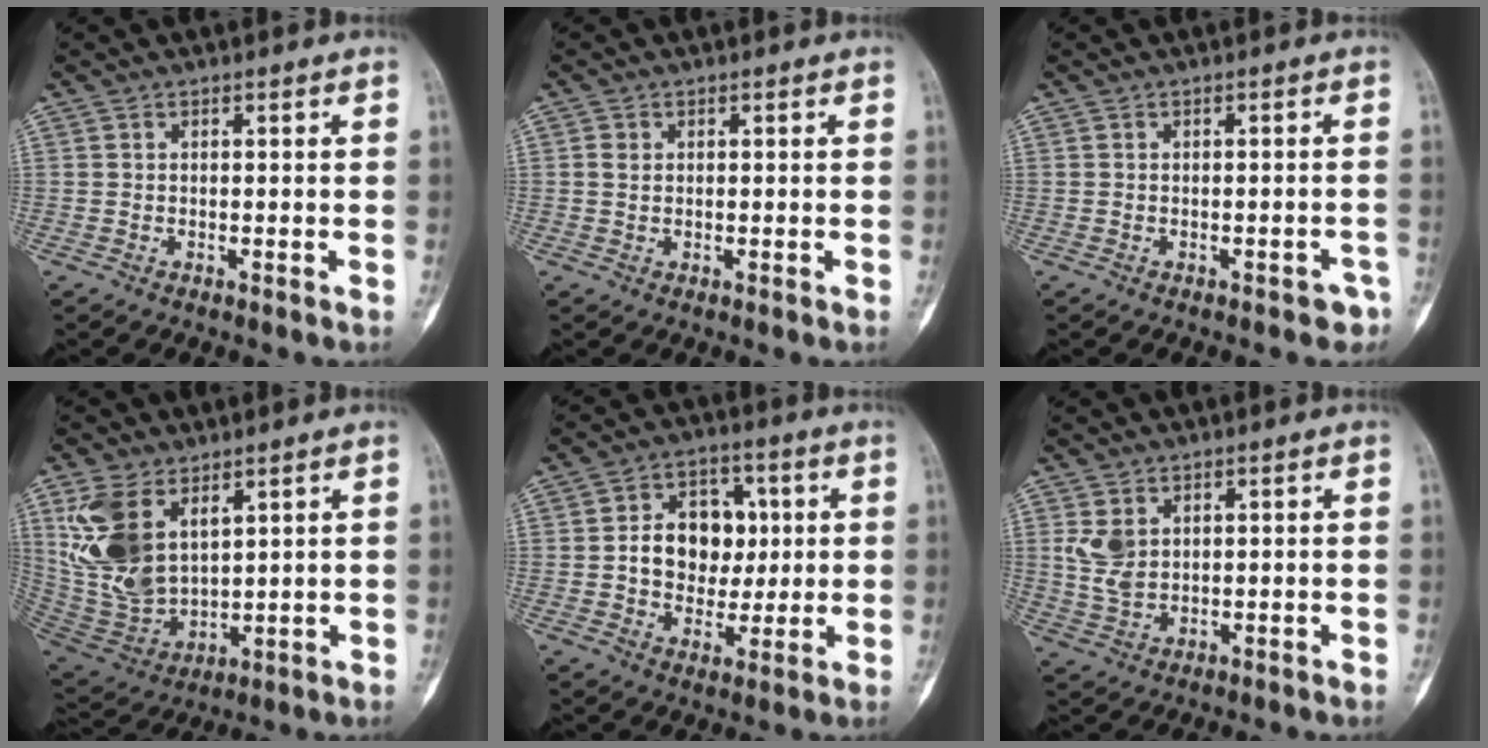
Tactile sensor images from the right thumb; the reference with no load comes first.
{"total": 1.6, "force": [0.3, 1.3, 0.9], "torque": [-0.016, 0.000, 0.008]}
{"total": 3.1, "force": [-2.1, 1.5, 1.7], "torque": [-0.007, 0.016, -0.022]}
{"total": 14.9, "force": [6.5, 8.7, 10.2], "torque": [-0.201, -0.027, 0.149]}
{"total": 12.0, "force": [1.1, 9.3, 7.5], "torque": [-0.067, 0.011, 0.020]}
{"total": 5.4, "force": [1.8, 3.7, 3.5], "torque": [-0.062, -0.008, 0.047]}